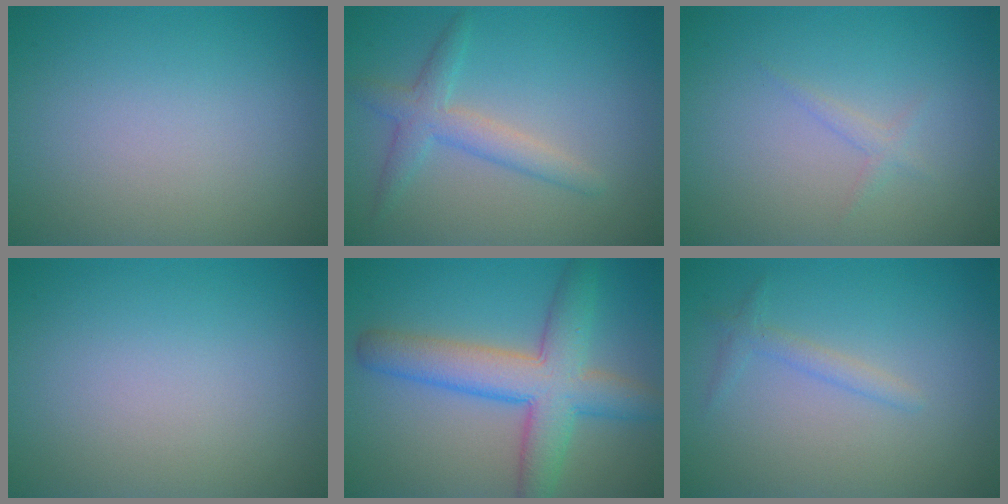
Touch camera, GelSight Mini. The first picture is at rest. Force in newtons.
{"total": 3.0, "press": 3.0, "slide": 0.1}
{"total": 0.9, "press": 0.9, "slide": 0.1}
{"total": 0.0}
{"total": 7.3, "press": 7.3, "slide": 0.1}
{"total": 1.3, "press": 1.3, "slide": 0.0}